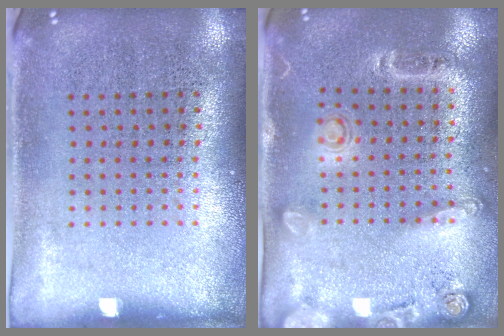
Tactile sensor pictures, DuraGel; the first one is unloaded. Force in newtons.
{"total": 1.6, "press": 1.2, "slide": 1.1}